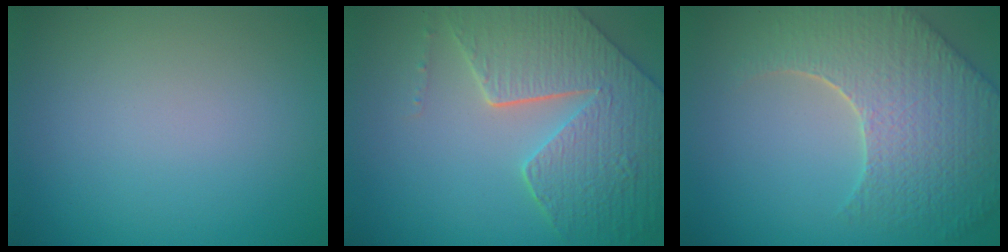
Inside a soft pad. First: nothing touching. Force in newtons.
{"total": 8.3, "press": 6.1, "slide": 5.6}
{"total": 8.4, "press": 6.1, "slide": 5.8}